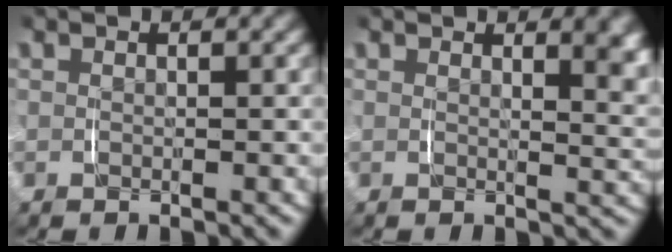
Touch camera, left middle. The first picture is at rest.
{"total": 3.3, "force": [2.0, 0.8, 2.6], "torque": [-0.024, -0.006, 0.029]}